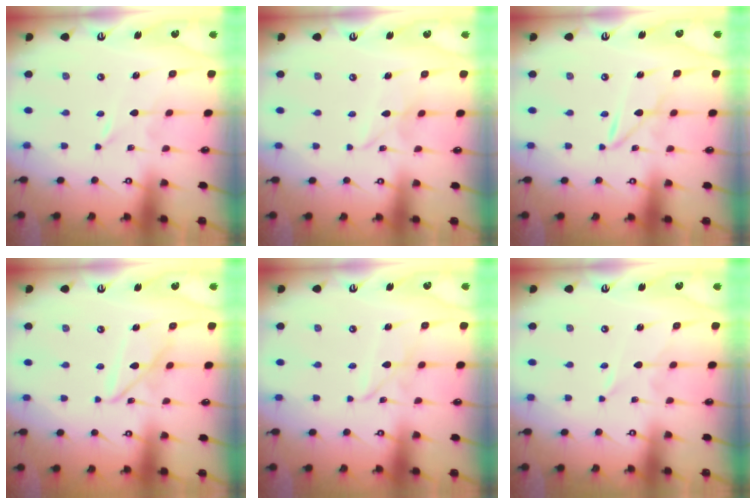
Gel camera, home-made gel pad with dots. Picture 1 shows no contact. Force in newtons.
{"total": 4.1, "press": 4.1, "slide": 0.3}
{"total": 2.2, "press": 2.1, "slide": 0.3}
{"total": 8.1, "press": 8.1, "slide": 0.5}
{"total": 2.5, "press": 2.5, "slide": 0.2}
{"total": 1.4, "press": 1.3, "slide": 0.3}